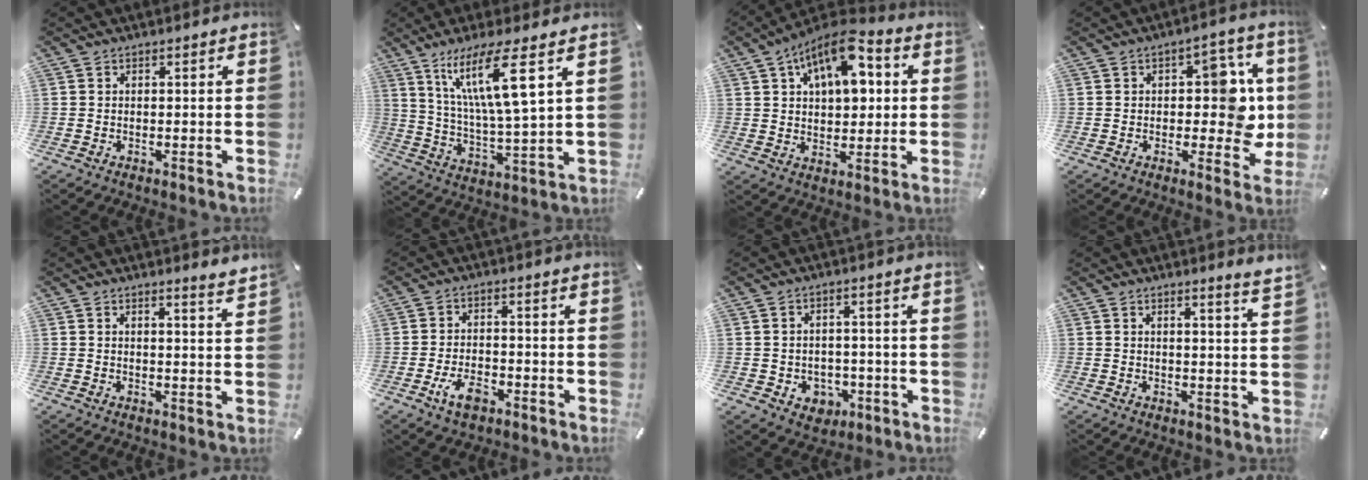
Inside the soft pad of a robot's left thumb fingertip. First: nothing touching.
{"total": 14.3, "force": [7.8, 2.2, 11.8], "torque": [-0.251, -0.016, 0.124]}
{"total": 13.7, "force": [5.6, 8.3, 9.3], "torque": [-0.141, -0.014, 0.099]}
{"total": 12.1, "force": [0.2, 7.3, 9.7], "torque": [-0.101, -0.004, 0.002]}
{"total": 2.9, "force": [2.7, -0.6, 0.9], "torque": [-0.016, -0.024, 0.047]}
{"total": 6.0, "force": [-3.0, 3.3, 4.0], "torque": [-0.086, 0.013, -0.057]}
{"total": 4.7, "force": [-0.8, 4.4, 1.4], "torque": [-0.014, 0.004, -0.014]}
{"total": 3.4, "force": [2.9, -0.7, 1.6], "torque": [-0.028, -0.024, 0.049]}